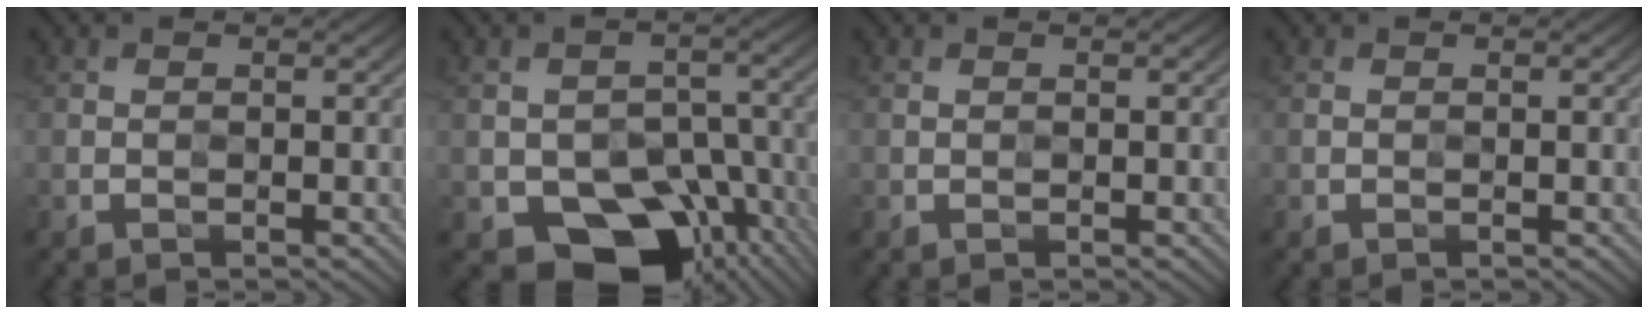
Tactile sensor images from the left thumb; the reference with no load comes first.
{"total": 14.0, "force": [-6.8, 9.1, 8.2], "torque": [-0.112, -0.020, -0.098]}
{"total": 0.0}
{"total": 0.0}